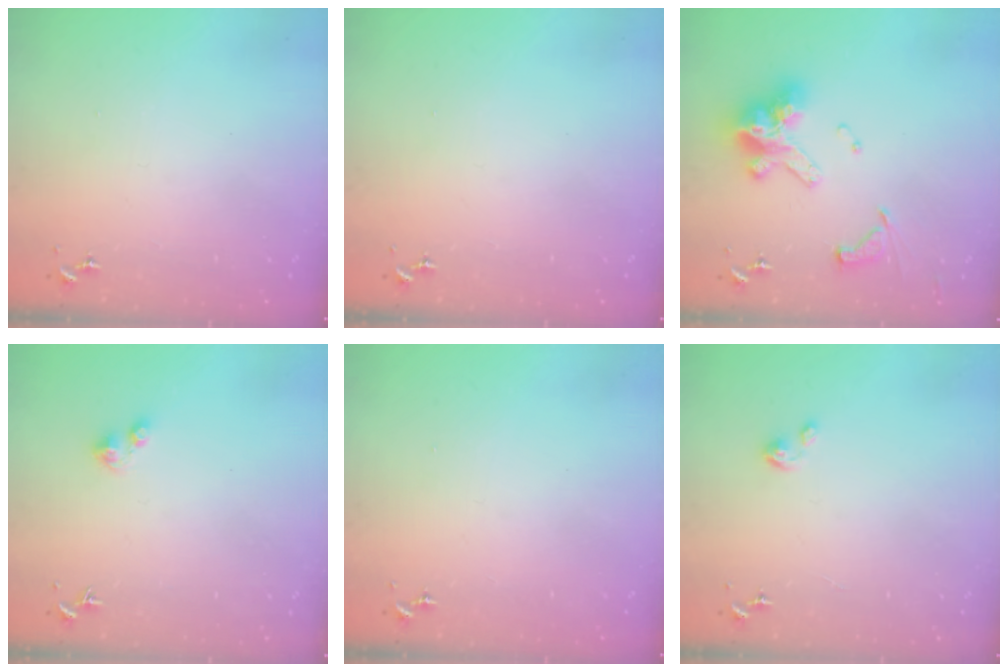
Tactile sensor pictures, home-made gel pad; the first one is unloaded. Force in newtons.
{"total": 0.0}
{"total": 16.2, "press": 16.1, "slide": 1.9}
{"total": 2.7, "press": 2.7, "slide": 0.4}
{"total": 0.0}
{"total": 2.1, "press": 2.1, "slide": 0.1}